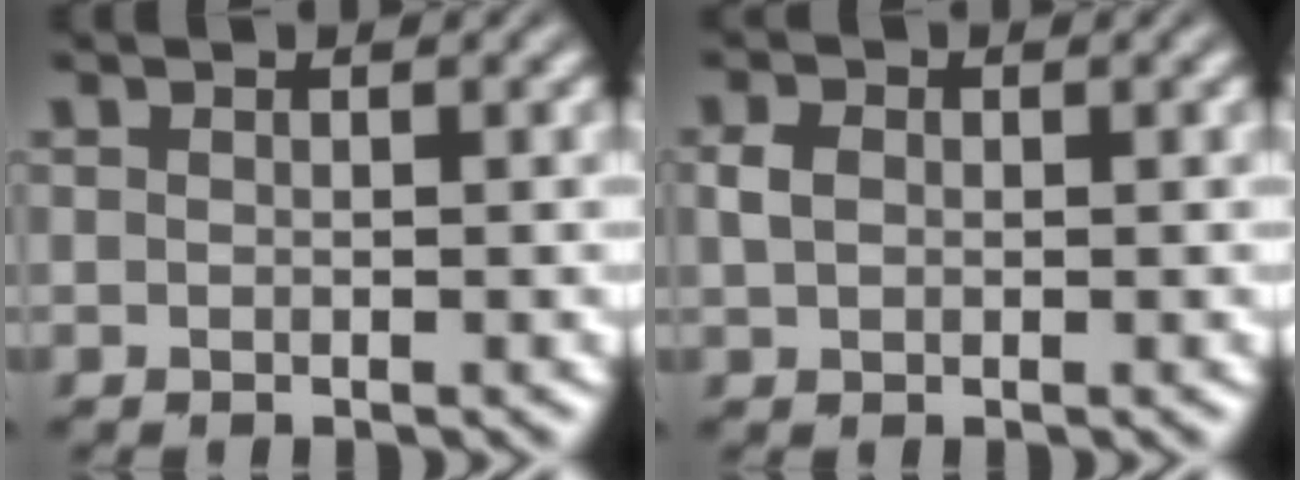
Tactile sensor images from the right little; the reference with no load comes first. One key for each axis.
{"total": 1.7, "fx": 0.3, "fy": 1.3, "fz": 1.0, "tx": -0.022, "ty": 0.004, "tz": 0.003}